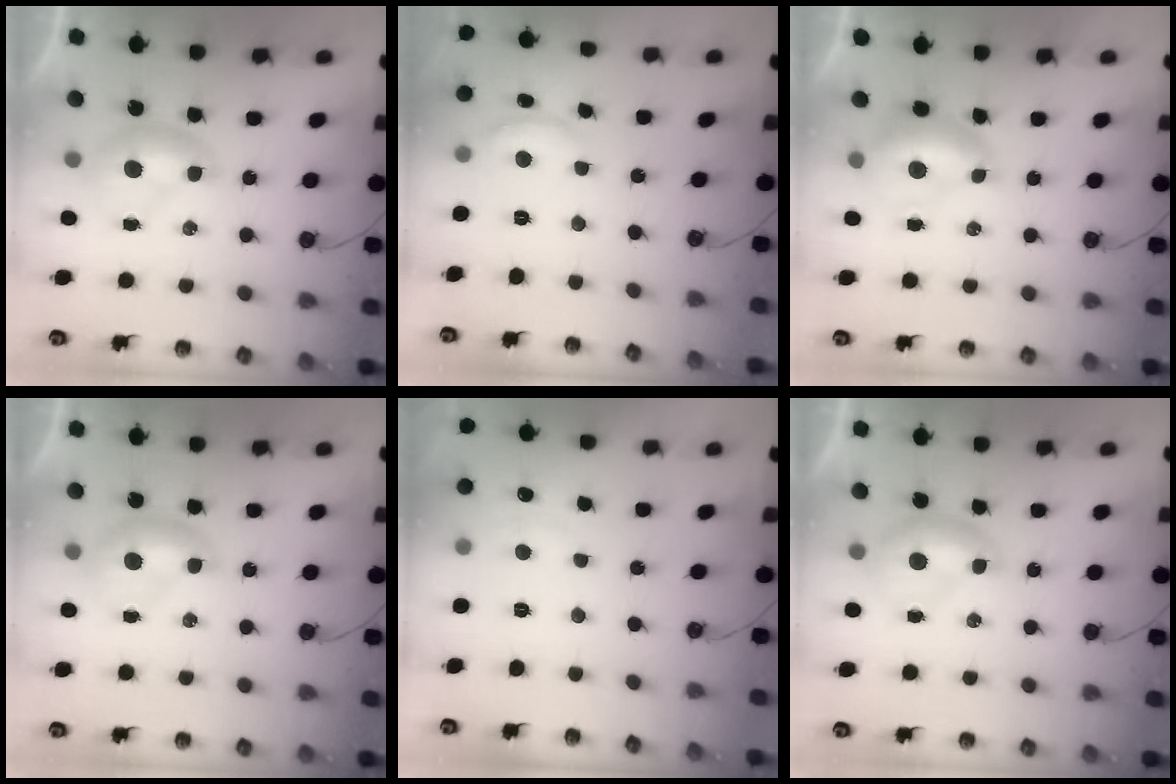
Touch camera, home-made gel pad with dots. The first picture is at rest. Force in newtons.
{"total": 2.6, "press": 2.6, "slide": 0.5}
{"total": 1.8, "press": 1.7, "slide": 0.6}
{"total": 0.0}
{"total": 2.4, "press": 2.3, "slide": 0.2}
{"total": 0.0}